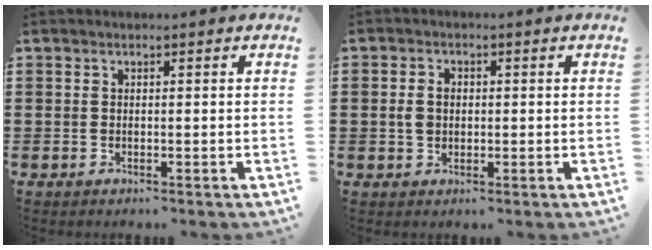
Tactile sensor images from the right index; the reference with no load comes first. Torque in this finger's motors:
{"motor_torque": [0.39, 0.43, 0.11, 0.02]}